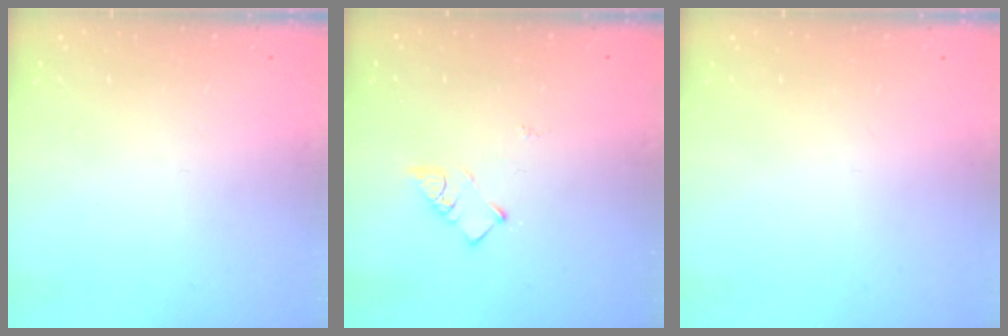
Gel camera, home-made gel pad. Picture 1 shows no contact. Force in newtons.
{"total": 4.3, "press": 4.3, "slide": 0.1}
{"total": 2.1, "press": 2.0, "slide": 0.4}